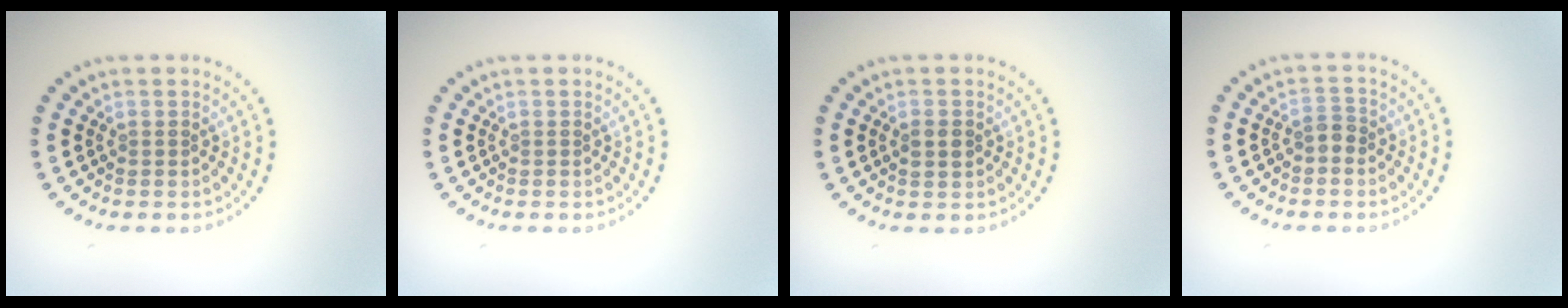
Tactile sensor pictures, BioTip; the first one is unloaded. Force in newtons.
{"total": 0.0}
{"total": 1.3, "press": 1.3, "slide": 0.1}
{"total": 1.4, "press": 1.2, "slide": 0.6}